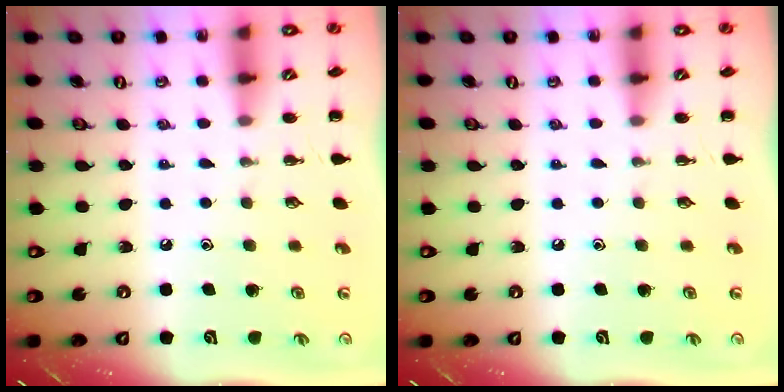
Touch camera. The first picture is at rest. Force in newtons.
{"total": 0.0}